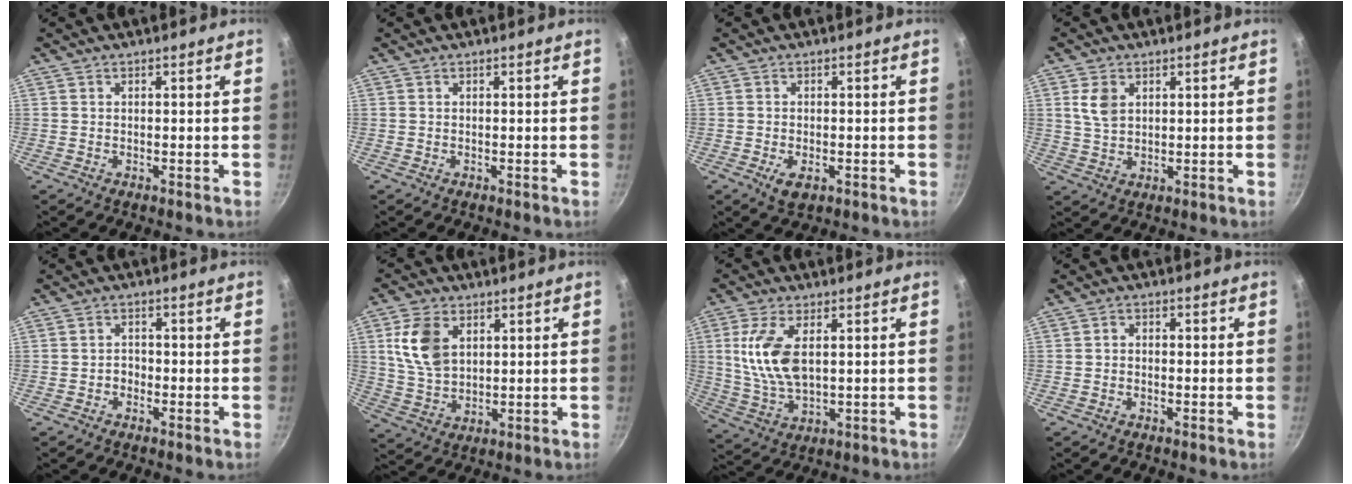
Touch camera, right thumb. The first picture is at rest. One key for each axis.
{"total": 0.0}
{"total": 3.7, "fx": -1.3, "fy": 2.0, "fz": 2.8, "tx": -0.042, "ty": 0.000, "tz": -0.018}
{"total": 5.2, "fx": 1.8, "fy": 3.6, "fz": 3.3, "tx": -0.054, "ty": -0.006, "tz": 0.037}
{"total": 1.9, "fx": -1.0, "fy": 1.5, "fz": 0.8, "tx": -0.001, "ty": 0.013, "tz": -0.018}
{"total": 10.2, "fx": 3.4, "fy": 6.7, "fz": 6.8, "tx": -0.118, "ty": -0.016, "tz": 0.069}
{"total": 11.1, "fx": 2.4, "fy": 5.7, "fz": 9.2, "tx": -0.183, "ty": -0.010, "tz": 0.052}
{"total": 1.6, "fx": -0.7, "fy": 1.2, "fz": 0.8, "tx": -0.015, "ty": 0.009, "tz": -0.015}